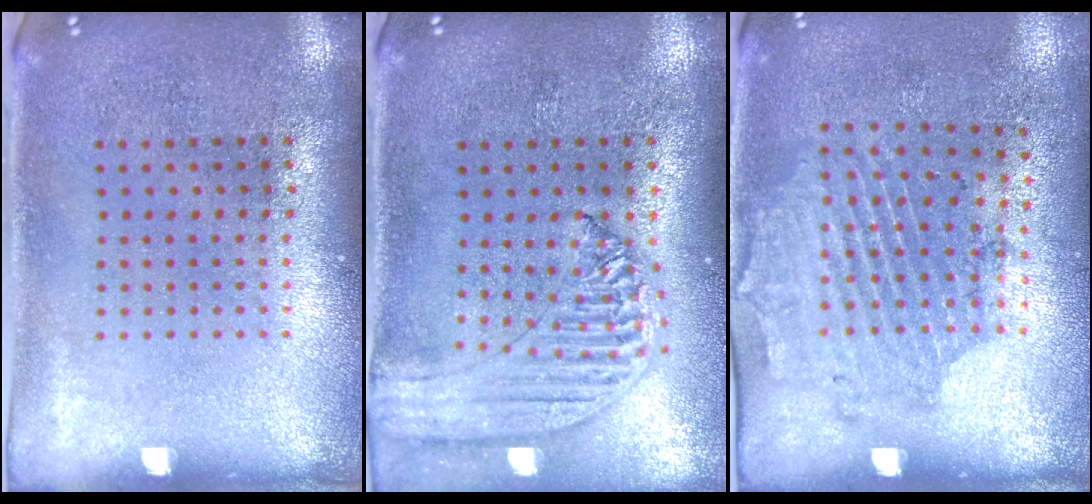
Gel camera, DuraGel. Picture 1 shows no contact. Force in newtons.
{"total": 1.5, "press": 1.4, "slide": 0.3}
{"total": 1.7, "press": 1.2, "slide": 1.2}